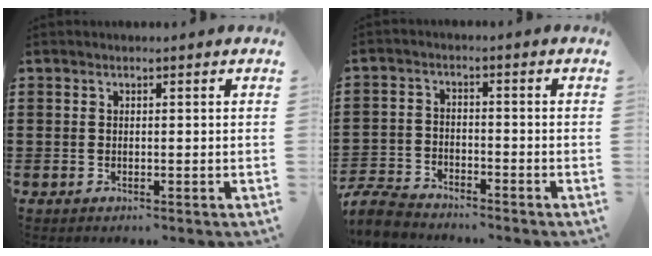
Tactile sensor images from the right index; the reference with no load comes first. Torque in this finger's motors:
{"motor_torque": [-1.02, 1.12, -1.05, -0.21]}